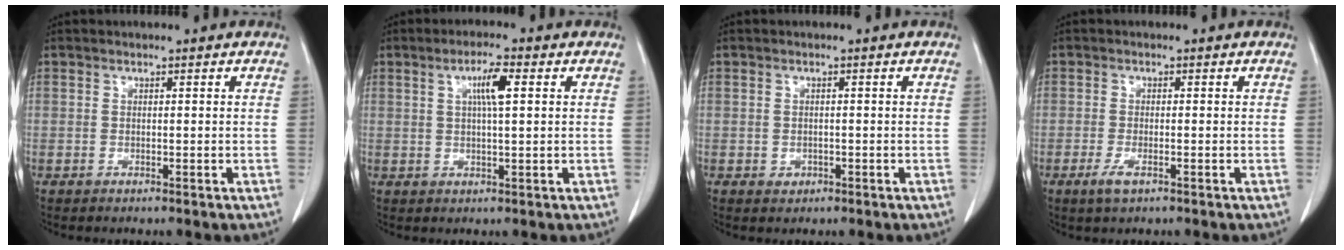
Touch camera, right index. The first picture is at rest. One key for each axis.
{"total": 4.5, "fx": 1.4, "fy": 0.4, "fz": 4.3, "tx": -0.078, "ty": 0.003, "tz": 0.023}
{"total": 1.2, "fx": -0.5, "fy": 1.0, "fz": 0.4, "tx": -0.005, "ty": 0.003, "tz": -0.003}
{"total": 2.4, "fx": -1.4, "fy": 0.6, "fz": 1.9, "tx": -0.041, "ty": -0.004, "tz": -0.025}